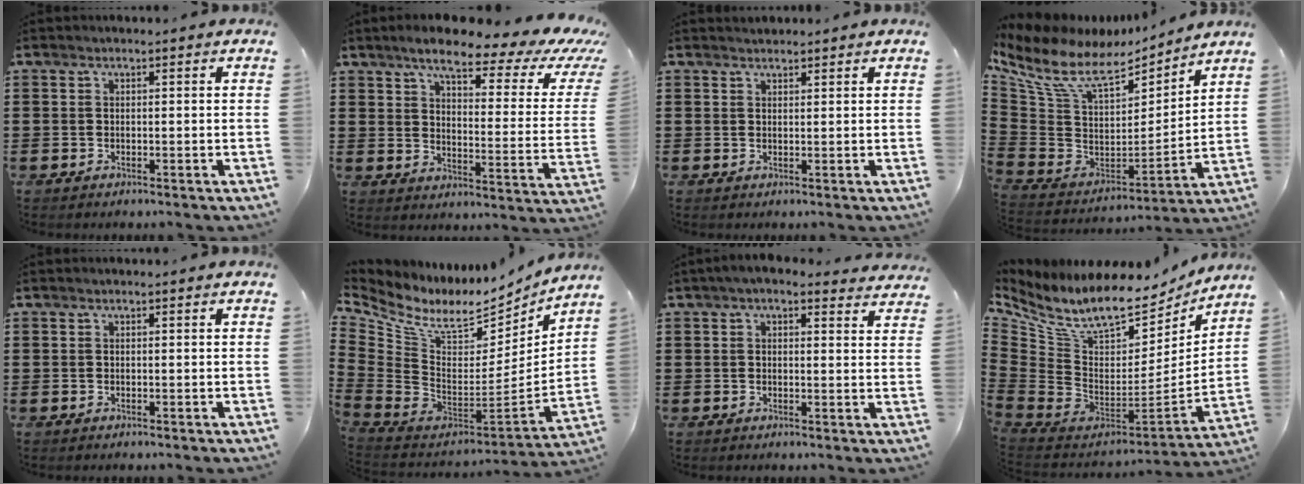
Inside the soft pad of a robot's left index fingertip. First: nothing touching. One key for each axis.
{"total": 8.3, "fx": 6.3, "fy": 1.7, "fz": 5.2, "tx": -0.112, "ty": -0.031, "tz": 0.101}
{"total": 1.2, "fx": 1.2, "fy": 0.2, "fz": -0.1, "tx": -0.001, "ty": 0.000, "tz": 0.024}
{"total": 11.5, "fx": 8.2, "fy": 4.5, "fz": 6.8, "tx": -0.162, "ty": -0.050, "tz": 0.145}
{"total": 0.0}
{"total": 8.9, "fx": 6.2, "fy": 4.0, "fz": 4.9, "tx": -0.128, "ty": -0.057, "tz": 0.106}
{"total": 2.8, "fx": 2.4, "fy": 0.8, "fz": 1.2, "tx": -0.030, "ty": -0.002, "tz": 0.045}
{"total": 12.5, "fx": 8.8, "fy": 4.8, "fz": 7.5, "tx": -0.179, "ty": -0.075, "tz": 0.150}